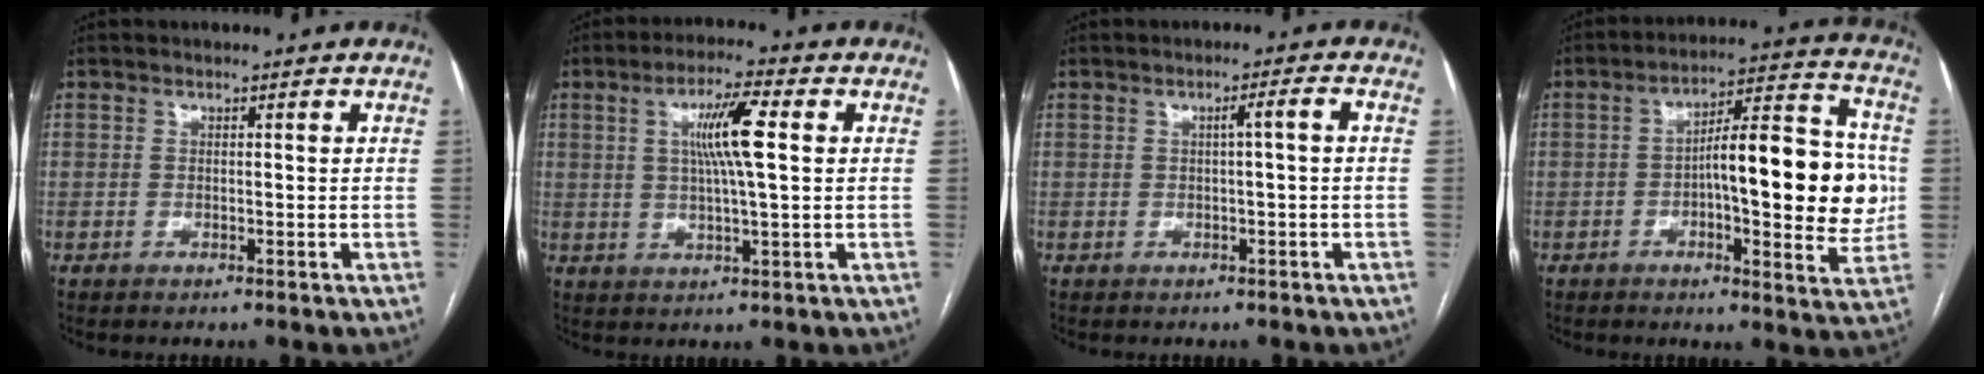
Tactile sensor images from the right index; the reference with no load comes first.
{"total": 8.3, "force": [1.8, 0.5, 8.1], "torque": [-0.148, 0.008, 0.030]}
{"total": 2.3, "force": [0.1, -0.3, 2.3], "torque": [-0.034, 0.005, 0.004]}
{"total": 17.3, "force": [-0.4, 4.4, 16.8], "torque": [-0.232, 0.030, -0.004]}